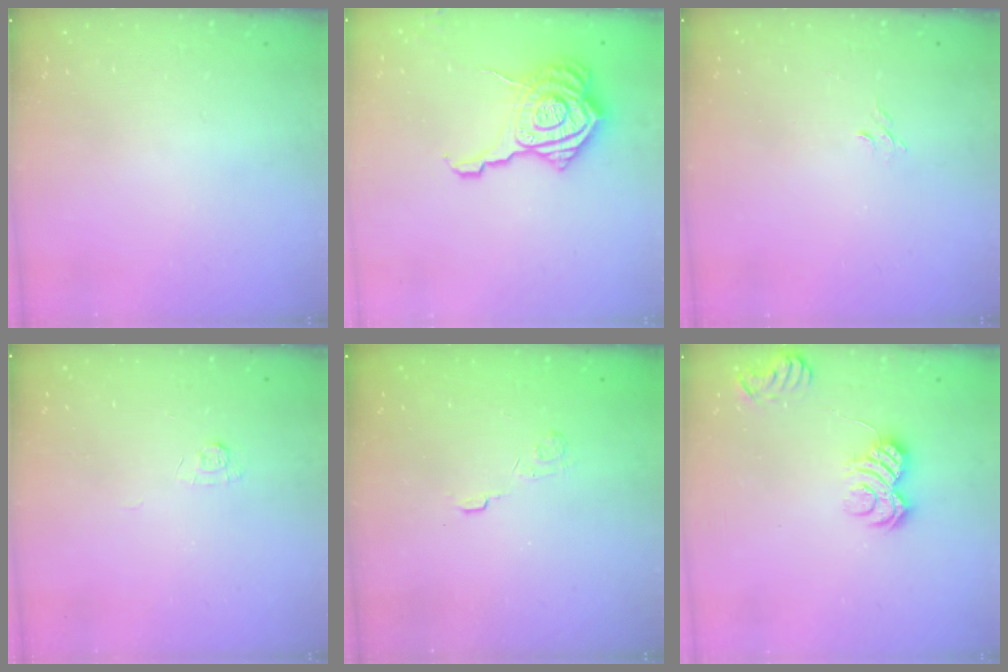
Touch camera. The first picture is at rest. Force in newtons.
{"total": 15.8, "press": 15.8, "slide": 1.2}
{"total": 4.3, "press": 4.3, "slide": 0.4}
{"total": 3.9, "press": 3.9, "slide": 0.4}
{"total": 2.3, "press": 1.8, "slide": 1.4}
{"total": 6.4, "press": 6.3, "slide": 1.4}